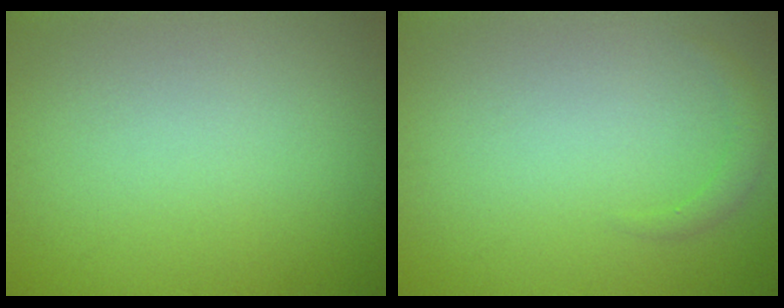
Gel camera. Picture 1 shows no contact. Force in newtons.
{"total": 1.1, "press": 1.1, "slide": 0.1}